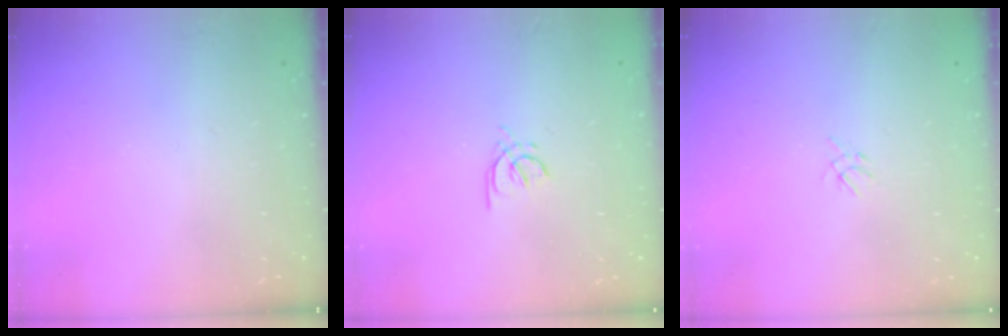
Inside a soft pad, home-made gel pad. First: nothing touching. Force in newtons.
{"total": 2.8, "press": 2.7, "slide": 0.8}
{"total": 2.2, "press": 2.2, "slide": 0.5}